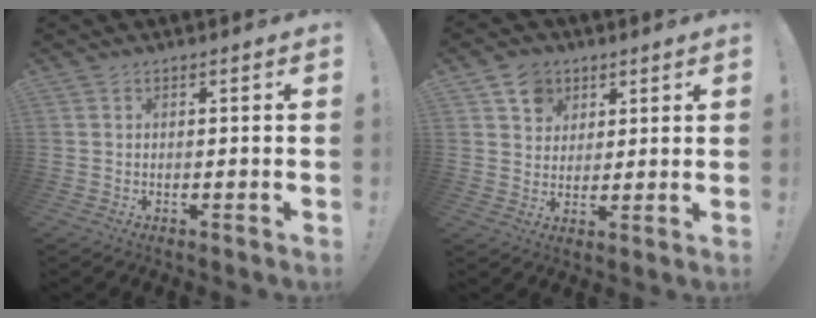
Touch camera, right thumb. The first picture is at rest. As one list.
[{"total": 7.8, "force": [3.8, 6.5, 2.0], "torque": [-0.032, -0.018, 0.075]}]